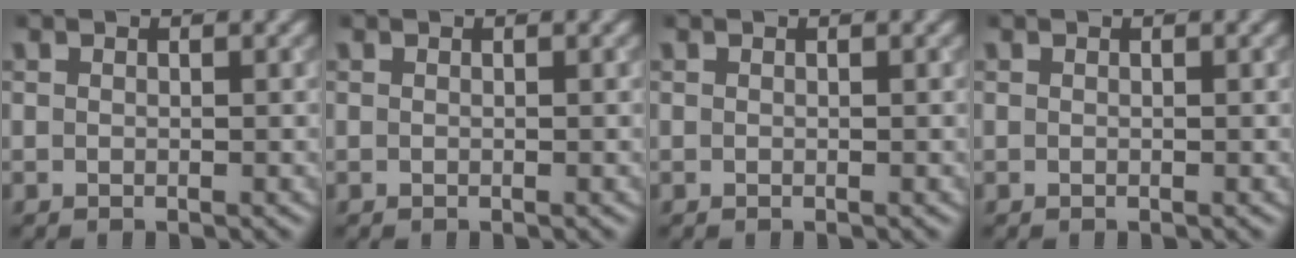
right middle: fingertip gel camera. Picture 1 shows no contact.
{"total": 0.0}
{"total": 0.0}
{"total": 0.0}